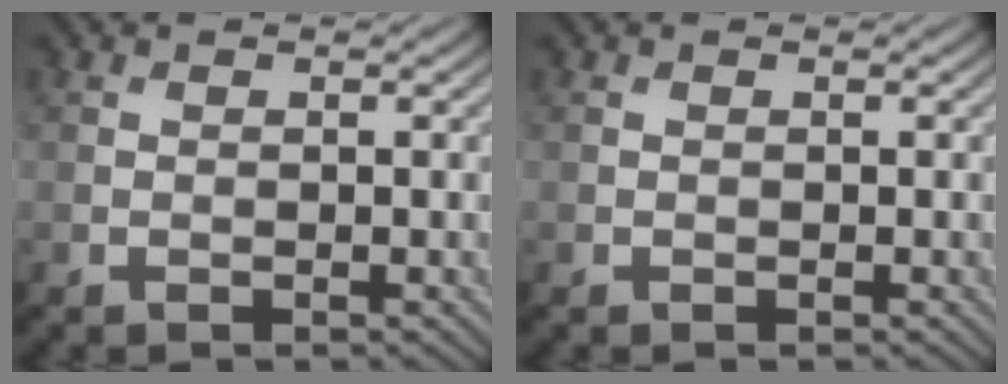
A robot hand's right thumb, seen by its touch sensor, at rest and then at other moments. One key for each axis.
{"total": 0.0}